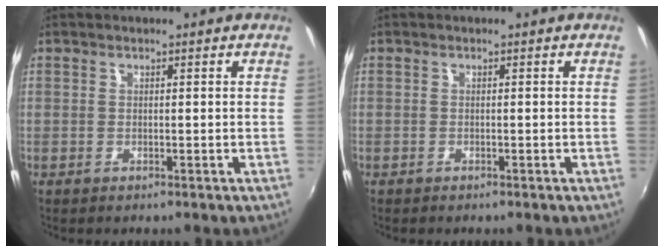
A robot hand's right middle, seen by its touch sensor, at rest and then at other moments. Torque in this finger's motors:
{"motor_torque": [1.07, -1.07, -0.80, -0.21]}